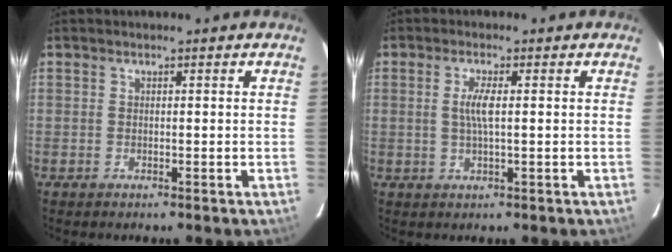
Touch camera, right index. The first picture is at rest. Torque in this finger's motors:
{"motor_torque": [0.39, -0.03, 0.31, 0.09]}